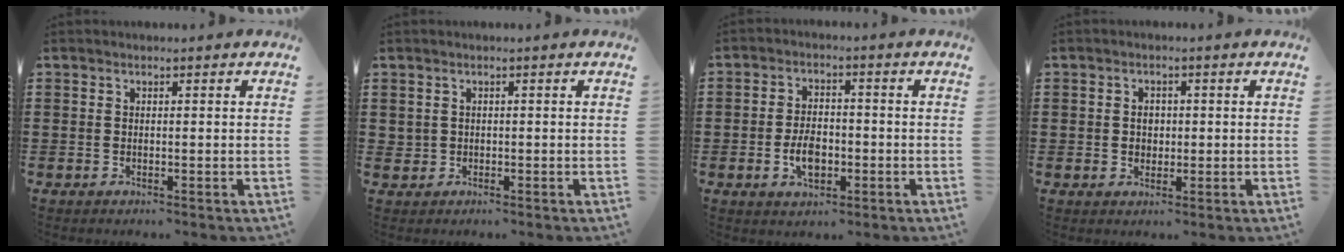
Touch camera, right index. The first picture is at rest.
{"total": 0.8, "force": [-0.1, 0.7, 0.1], "torque": [-0.005, 0.003, -0.003]}
{"total": 5.0, "force": [-1.4, 2.8, 3.9], "torque": [-0.077, -0.004, -0.029]}
{"total": 2.0, "force": [0.1, 1.6, 1.2], "torque": [-0.020, 0.002, -0.002]}